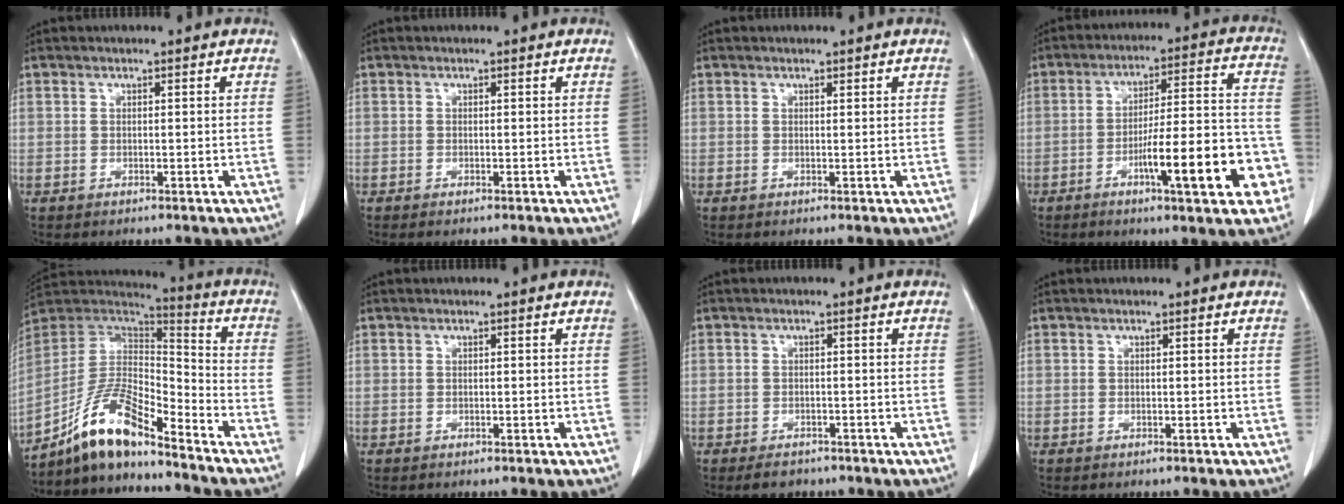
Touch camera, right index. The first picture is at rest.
{"total": 0.5, "force": [-0.4, 0.1, 0.4], "torque": [-0.006, -0.002, -0.006]}
{"total": 0.0}
{"total": 15.8, "force": [-6.2, 2.4, 14.4], "torque": [-0.203, 0.021, -0.083]}
{"total": 12.9, "force": [-9.9, 2.5, 7.9], "torque": [-0.161, 0.020, -0.184]}
{"total": 0.0}
{"total": 2.7, "force": [-2.0, 1.6, 0.9], "torque": [-0.015, 0.000, -0.024]}
{"total": 0.0}